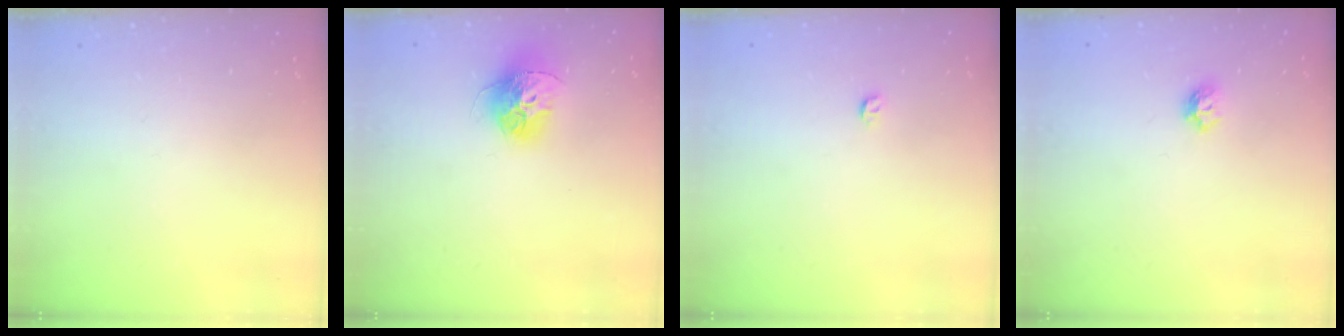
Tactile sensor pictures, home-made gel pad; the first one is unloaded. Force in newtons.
{"total": 13.8, "press": 13.8, "slide": 1.3}
{"total": 3.2, "press": 3.2, "slide": 0.6}
{"total": 5.5, "press": 5.5, "slide": 0.8}